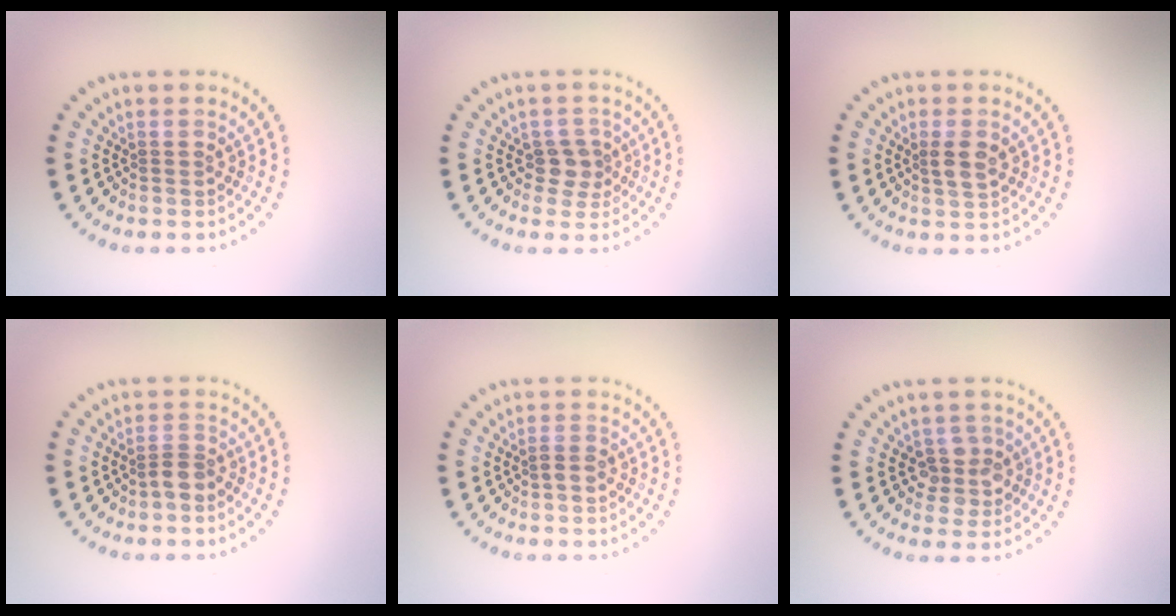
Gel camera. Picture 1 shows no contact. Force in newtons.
{"total": 2.1, "press": 1.7, "slide": 1.2}
{"total": 2.1, "press": 2.0, "slide": 0.6}
{"total": 1.4, "press": 1.0, "slide": 1.0}
{"total": 1.2, "press": 1.1, "slide": 0.5}
{"total": 2.5, "press": 2.2, "slide": 1.2}